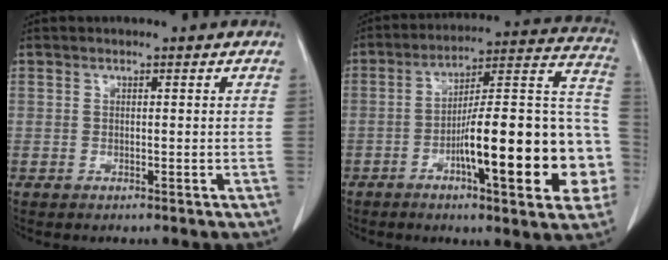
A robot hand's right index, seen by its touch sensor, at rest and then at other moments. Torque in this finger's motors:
{"motor_torque": [1.73, -0.41, 0.88, 0.21]}